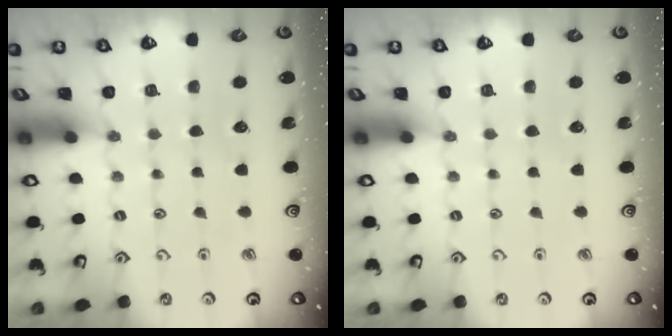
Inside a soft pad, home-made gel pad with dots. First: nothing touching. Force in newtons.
{"total": 0.0}